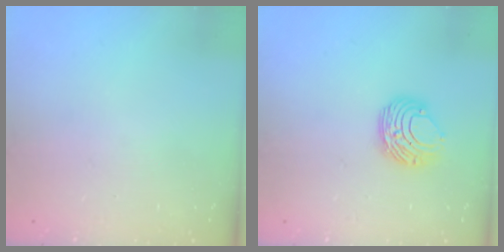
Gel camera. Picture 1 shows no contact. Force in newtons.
{"total": 8.7, "press": 8.6, "slide": 0.7}